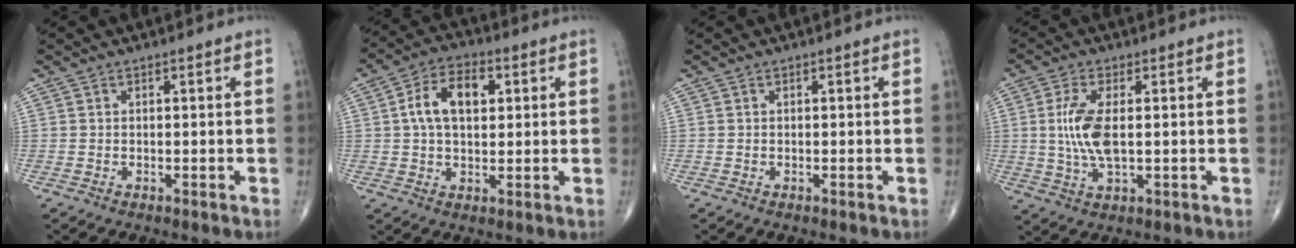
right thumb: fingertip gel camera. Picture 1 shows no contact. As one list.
[{"total": 9.7, "force": [2.1, 5.7, 7.5], "torque": [-0.122, 0.016, 0.031]}, {"total": 0.0}, {"total": 8.2, "force": [0.5, 3.2, 7.5], "torque": [-0.167, -0.006, 0.012]}]